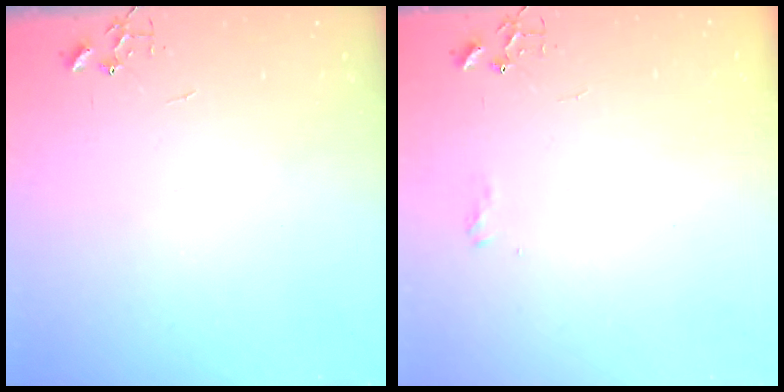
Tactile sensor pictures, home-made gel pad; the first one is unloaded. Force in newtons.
{"total": 5.9, "press": 5.9, "slide": 0.8}